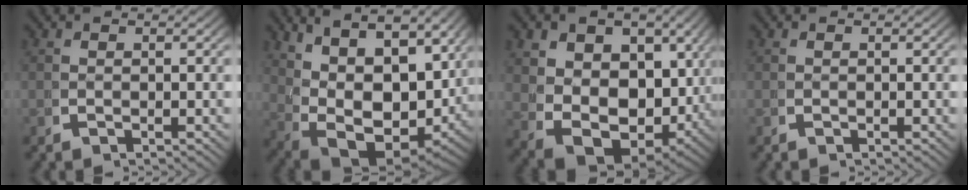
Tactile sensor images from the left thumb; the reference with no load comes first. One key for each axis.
{"total": 14.3, "fx": 0.7, "fy": 9.9, "fz": 10.3, "tx": -0.198, "ty": -0.044, "tz": 0.025}
{"total": 13.3, "fx": -1.1, "fy": 10.0, "fz": 8.8, "tx": -0.187, "ty": -0.083, "tz": 0.014}
{"total": 0.0}